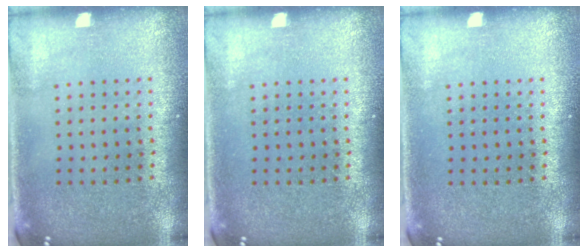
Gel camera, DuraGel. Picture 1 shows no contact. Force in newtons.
{"total": 0.0}
{"total": 0.0}